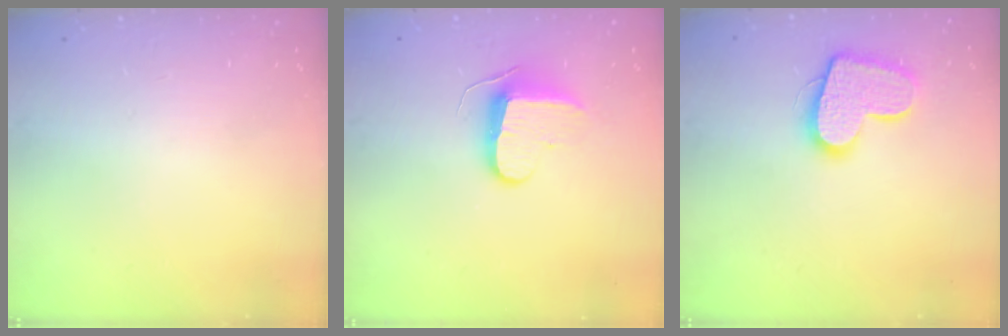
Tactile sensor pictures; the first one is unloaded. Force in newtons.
{"total": 9.1, "press": 9.1, "slide": 0.3}
{"total": 14.3, "press": 14.3, "slide": 1.1}